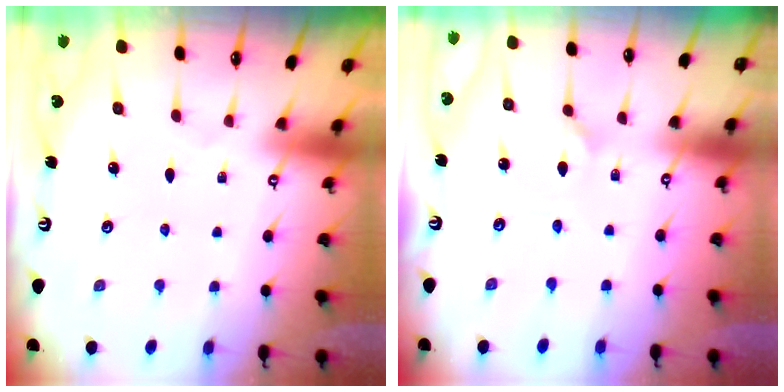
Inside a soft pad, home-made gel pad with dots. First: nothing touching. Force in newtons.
{"total": 2.0, "press": 2.0, "slide": 0.1}